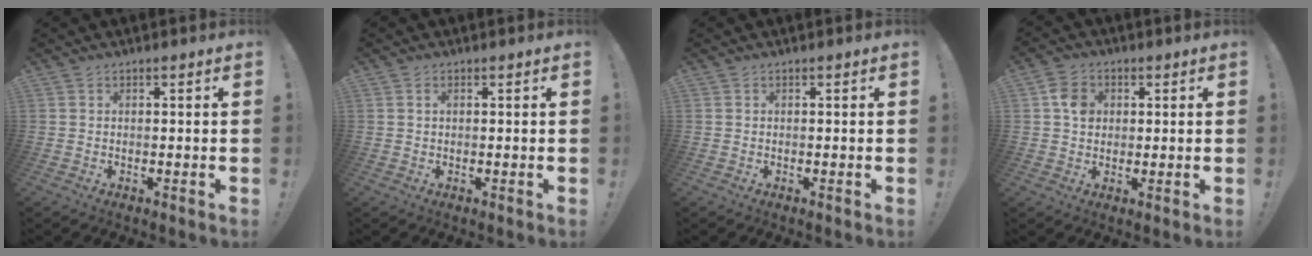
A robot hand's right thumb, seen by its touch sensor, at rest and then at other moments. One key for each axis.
{"total": 0.8, "fx": 0.4, "fy": 0.4, "fz": 0.6, "tx": -0.014, "ty": 0.002, "tz": 0.007}
{"total": 0.0}
{"total": 6.5, "fx": 1.3, "fy": 5.3, "fz": 3.6, "tx": -0.050, "ty": 0.008, "tz": 0.026}